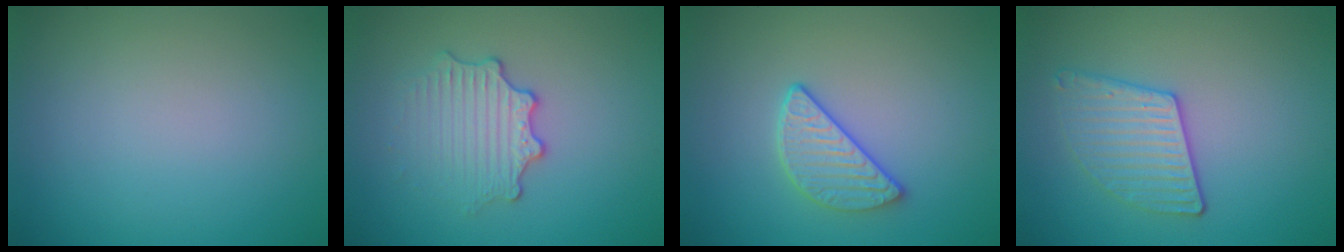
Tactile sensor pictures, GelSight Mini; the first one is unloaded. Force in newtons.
{"total": 3.0, "press": 2.6, "slide": 1.5}
{"total": 2.9, "press": 2.6, "slide": 1.3}
{"total": 3.0, "press": 2.9, "slide": 0.7}